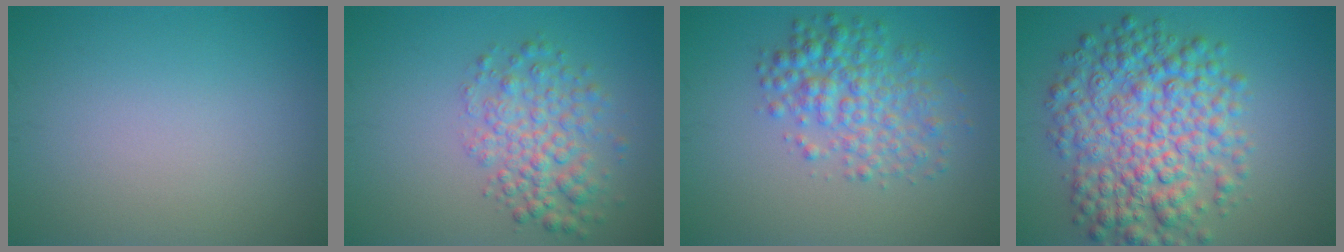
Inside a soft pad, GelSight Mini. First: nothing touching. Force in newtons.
{"total": 4.3, "press": 4.3, "slide": 0.2}
{"total": 4.5, "press": 4.5, "slide": 0.1}
{"total": 8.8, "press": 8.8, "slide": 0.1}